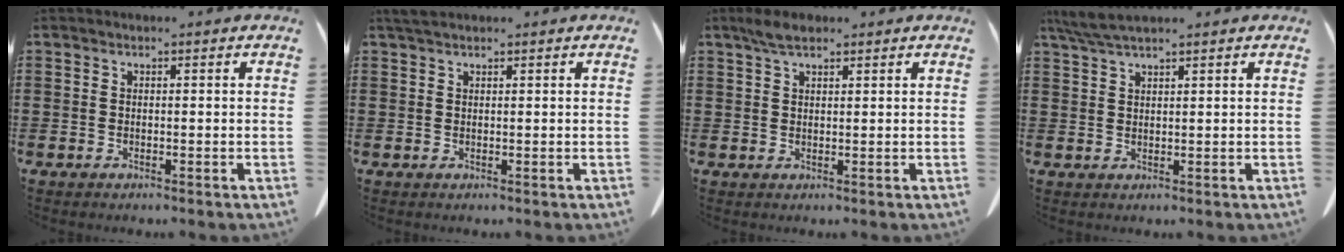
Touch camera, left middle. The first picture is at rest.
{"total": 1.3, "force": [1.1, 0.2, 0.6], "torque": [-0.016, -0.001, 0.022]}
{"total": 2.9, "force": [2.0, 1.0, 1.9], "torque": [-0.043, 0.004, 0.038]}
{"total": 3.6, "force": [2.8, 0.3, 2.1], "torque": [-0.049, -0.003, 0.055]}